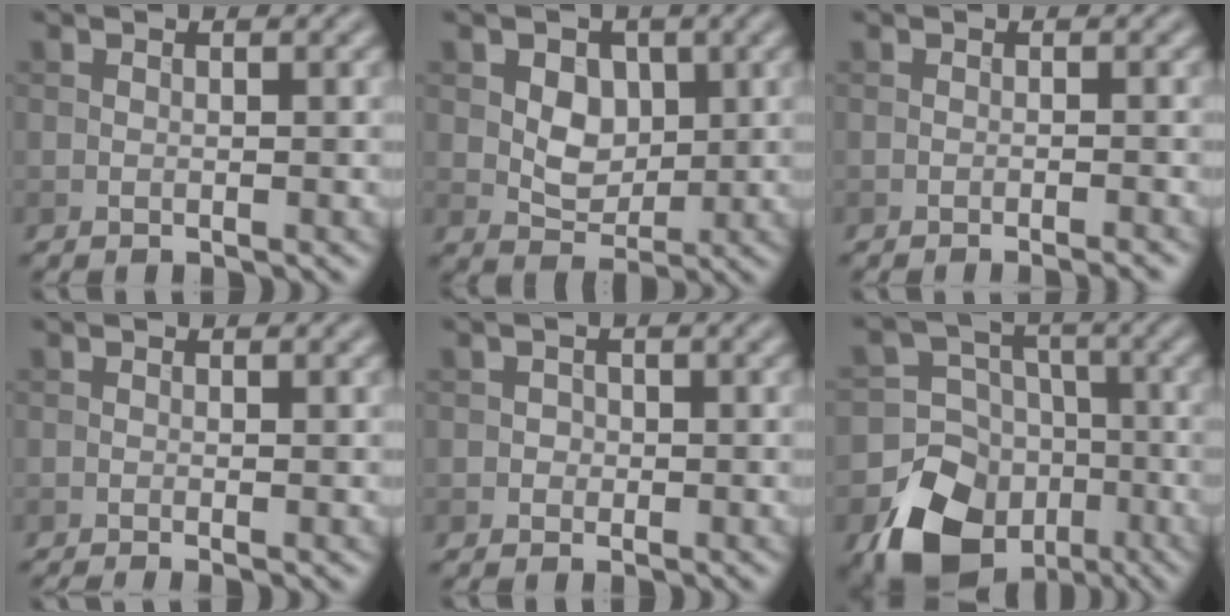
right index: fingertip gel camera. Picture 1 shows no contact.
{"total": 3.7, "force": [0.6, 2.8, 2.3], "torque": [-0.033, -0.005, 0.006]}
{"total": 1.9, "force": [-1.2, 0.3, 1.4], "torque": [-0.011, 0.002, -0.020]}
{"total": 1.3, "force": [-0.5, 0.4, 1.2], "torque": [-0.011, -0.008, -0.011]}
{"total": 0.9, "force": [-0.2, 0.8, 0.2], "torque": [0.003, -0.001, -0.005]}
{"total": 14.0, "force": [-7.1, 11.2, 4.6], "torque": [-0.091, -0.050, -0.128]}